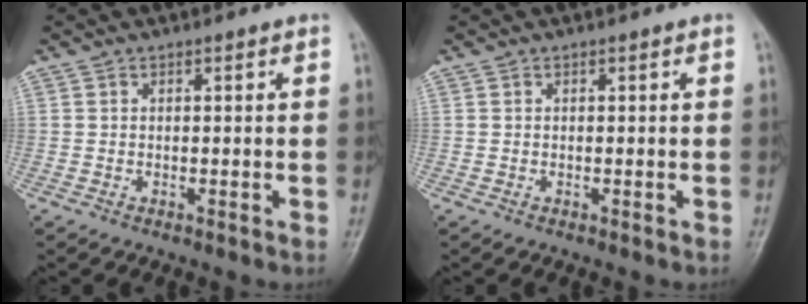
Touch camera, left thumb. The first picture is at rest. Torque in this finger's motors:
{"motor_torque": [0.00, 0.00, 0.00, 0.00, 0.00]}